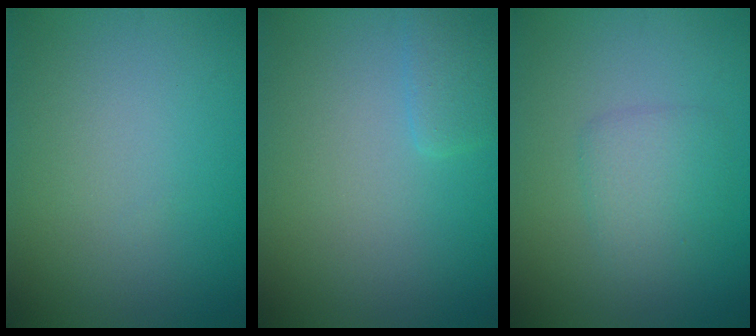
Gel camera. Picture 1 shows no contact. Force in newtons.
{"total": 1.4, "press": 1.4, "slide": 0.1}
{"total": 2.3, "press": 2.3, "slide": 0.1}